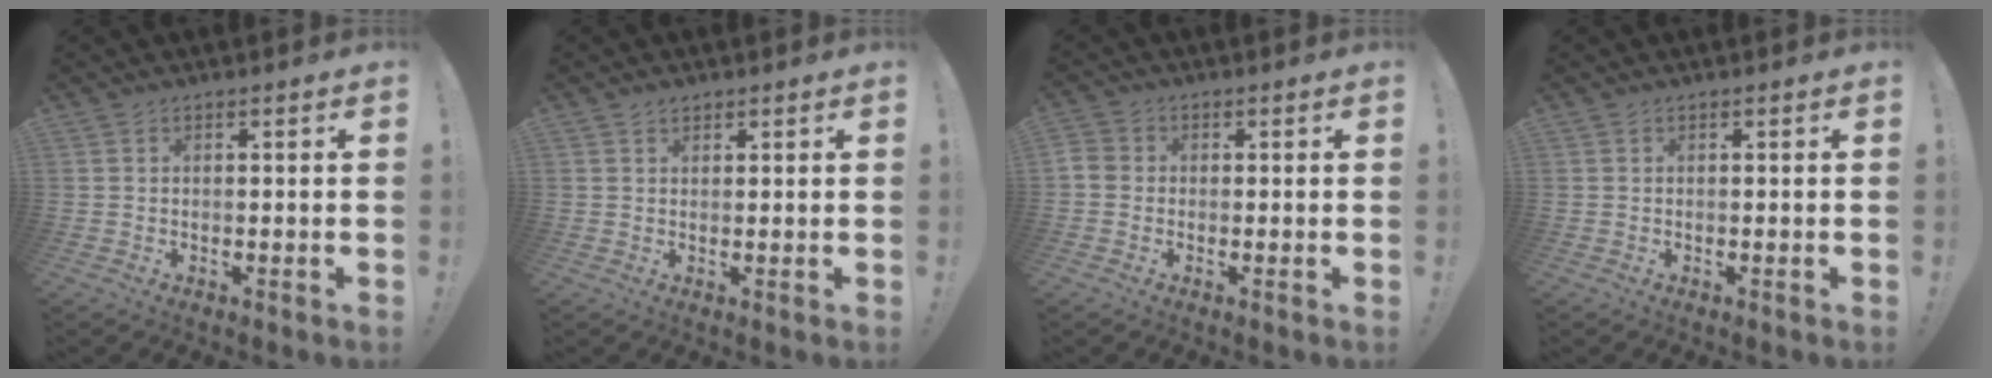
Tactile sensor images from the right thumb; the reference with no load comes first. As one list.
[{"total": 1.5, "force": [1.2, 0.8, 0.4], "torque": [0.004, -0.008, 0.020]}, {"total": 3.3, "force": [-0.7, 2.8, 1.6], "torque": [-0.037, 0.011, -0.013]}, {"total": 0.0}]